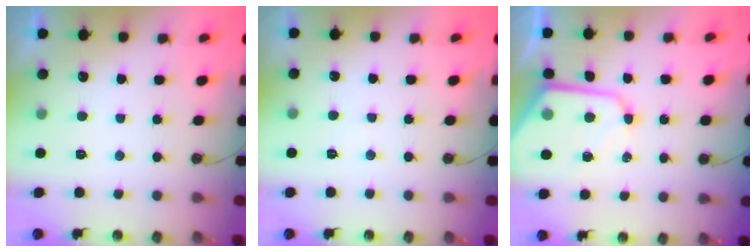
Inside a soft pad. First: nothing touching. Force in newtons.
{"total": 1.9, "press": 1.9, "slide": 0.4}
{"total": 11.7, "press": 11.7, "slide": 1.0}